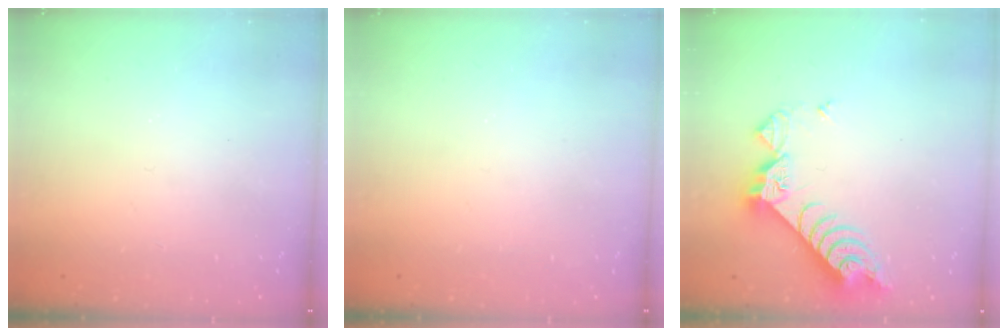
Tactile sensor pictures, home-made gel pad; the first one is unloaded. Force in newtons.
{"total": 0.0}
{"total": 8.4, "press": 8.4, "slide": 1.0}